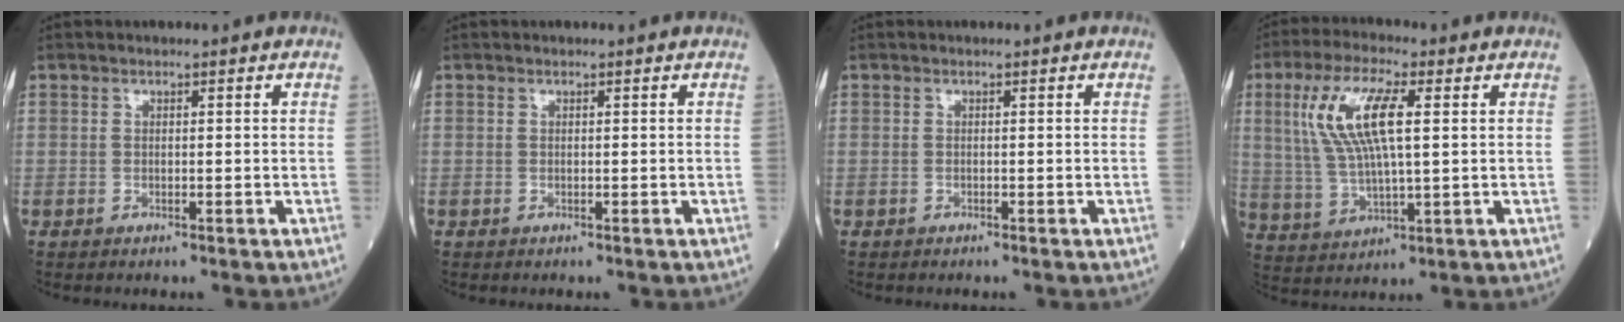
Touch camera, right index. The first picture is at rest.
{"total": 0.0}
{"total": 0.0}
{"total": 11.5, "force": [3.1, 2.6, 10.8], "torque": [-0.235, 0.013, 0.063]}